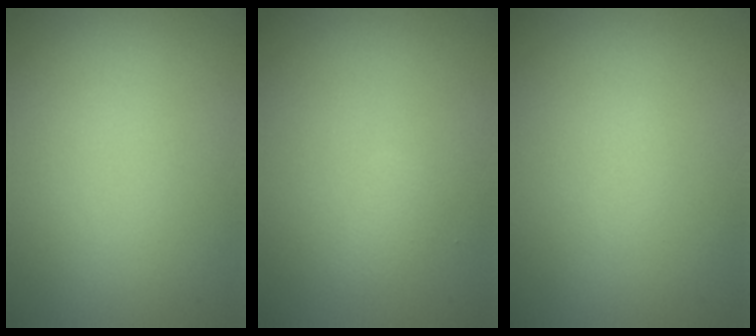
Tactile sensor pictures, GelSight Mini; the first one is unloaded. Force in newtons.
{"total": 1.0, "press": 1.0, "slide": 0.0}
{"total": 0.5, "press": 0.5, "slide": 0.1}